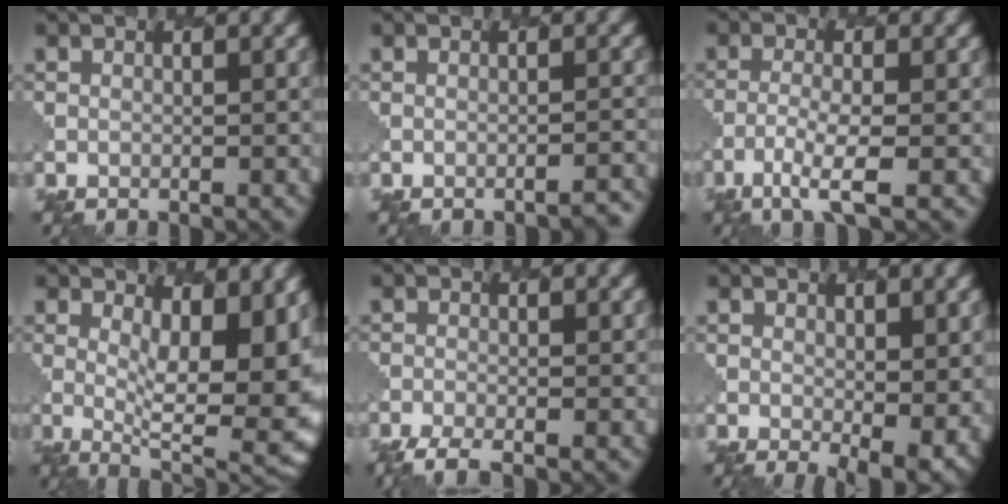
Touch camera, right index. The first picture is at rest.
{"total": 2.1, "force": [-1.8, 0.4, 0.9], "torque": [0.002, 0.008, -0.028]}
{"total": 3.3, "force": [-1.5, 0.4, 2.9], "torque": [-0.060, 0.000, -0.039]}
{"total": 11.1, "force": [1.3, 4.4, 10.1], "torque": [-0.115, -0.007, 0.022]}
{"total": 3.2, "force": [-2.5, 0.6, 1.9], "torque": [-0.033, -0.003, -0.053]}
{"total": 4.3, "force": [0.1, 1.9, 3.8], "torque": [-0.051, -0.019, 0.009]}